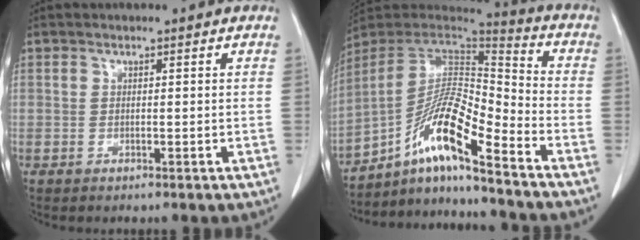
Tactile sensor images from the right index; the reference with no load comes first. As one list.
[{"total": 13.6, "force": [-9.0, 0.8, 10.1], "torque": [-0.182, 0.016, -0.162]}]